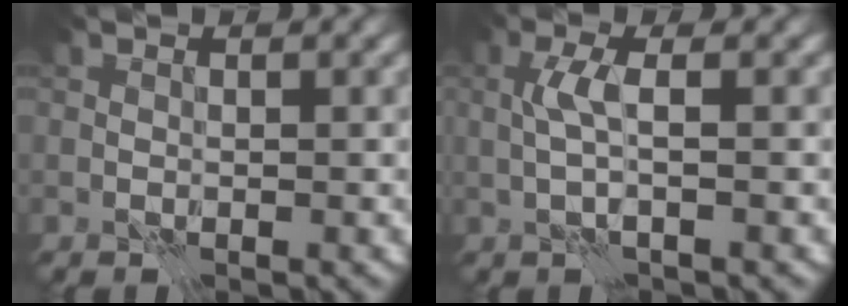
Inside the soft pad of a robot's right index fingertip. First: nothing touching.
{"total": 1.9, "force": [0.3, -0.1, 1.9], "torque": [-0.041, 0.008, 0.001]}